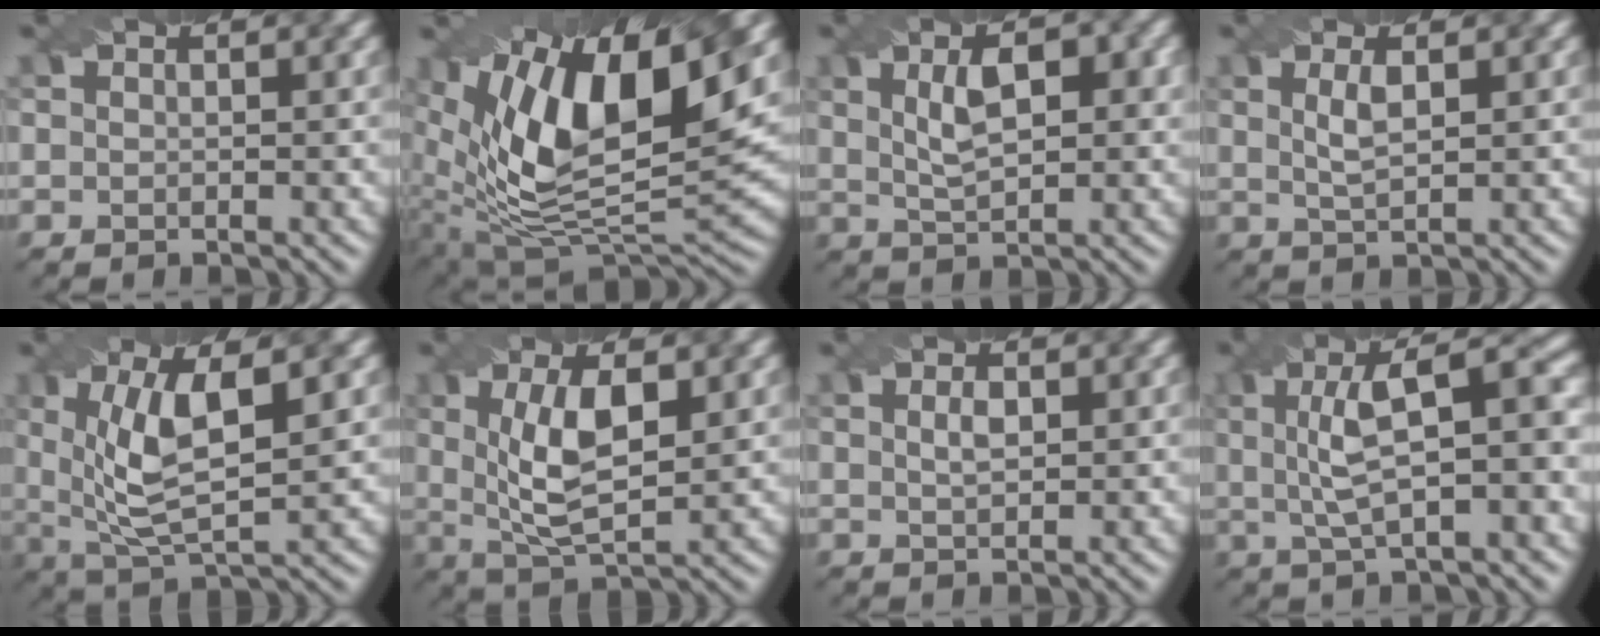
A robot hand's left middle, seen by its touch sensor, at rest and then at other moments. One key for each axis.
{"total": 14.8, "fx": 5.8, "fy": 6.5, "fz": 11.9, "tx": -0.233, "ty": 0.011, "tz": 0.100}
{"total": 4.7, "fx": 1.3, "fy": 2.1, "fz": 4.0, "tx": -0.077, "ty": 0.001, "tz": 0.024}
{"total": 2.2, "fx": 0.7, "fy": 0.7, "fz": 2.0, "tx": -0.041, "ty": 0.000, "tz": 0.017}
{"total": 7.9, "fx": 1.6, "fy": 2.7, "fz": 7.2, "tx": -0.146, "ty": -0.002, "tz": 0.030}
{"total": 6.6, "fx": 1.1, "fy": 2.6, "fz": 6.0, "tx": -0.123, "ty": -0.003, "tz": 0.023}
{"total": 1.5, "fx": 0.4, "fy": 0.7, "fz": 1.2, "tx": -0.026, "ty": 0.001, "tz": 0.012}
{"total": 7.1, "fx": 1.0, "fy": 2.0, "fz": 6.7, "tx": -0.118, "ty": 0.015, "tz": 0.013}